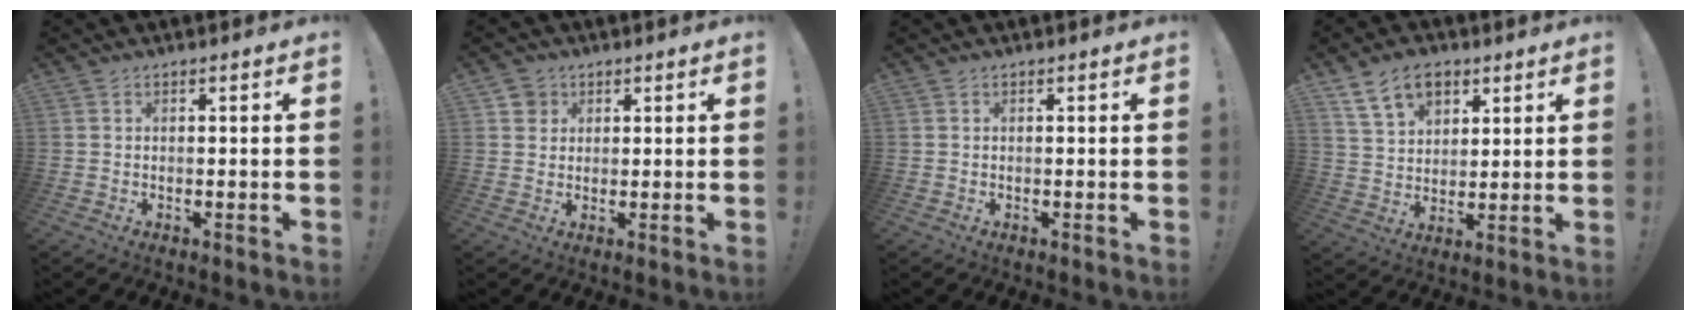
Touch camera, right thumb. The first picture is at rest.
{"total": 4.0, "force": [2.0, 3.5, 0.6], "torque": [0.001, -0.008, 0.035]}
{"total": 0.0}
{"total": 12.2, "force": [6.9, 8.2, 6.0], "torque": [-0.093, -0.028, 0.132]}